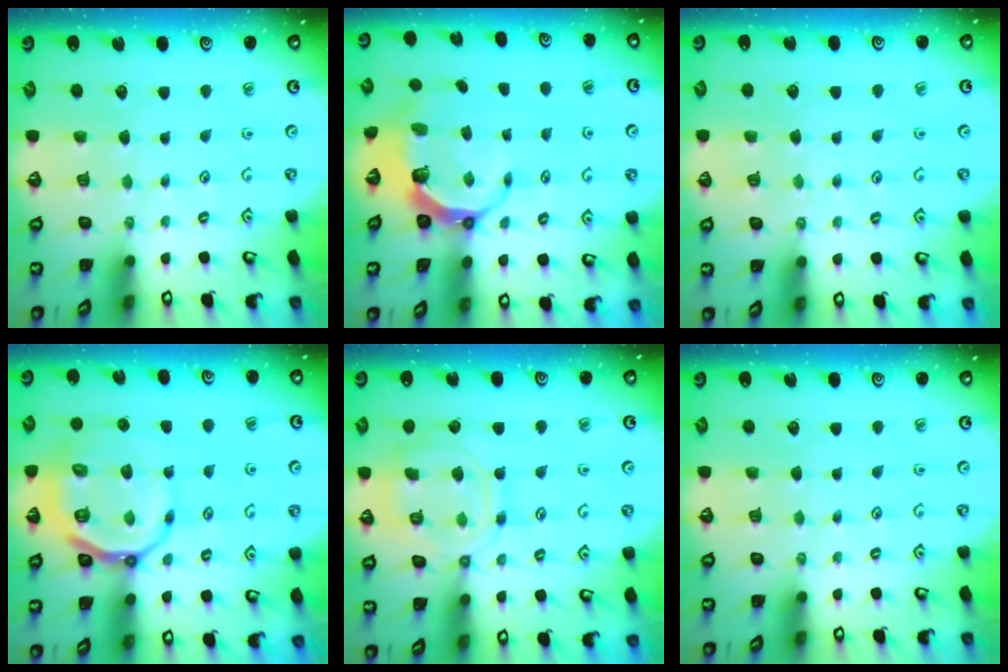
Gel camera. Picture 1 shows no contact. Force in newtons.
{"total": 8.1, "press": 6.9, "slide": 4.3}
{"total": 2.5, "press": 2.4, "slide": 0.4}
{"total": 13.1, "press": 12.7, "slide": 3.2}
{"total": 11.6, "press": 11.5, "slide": 0.9}
{"total": 0.0}